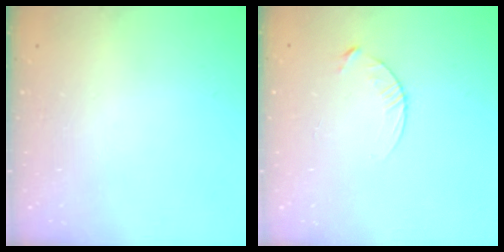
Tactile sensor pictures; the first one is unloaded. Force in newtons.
{"total": 3.7, "press": 3.7, "slide": 0.4}